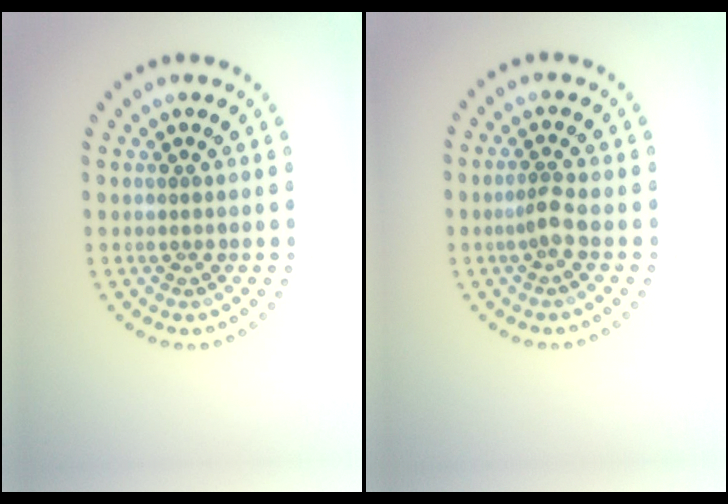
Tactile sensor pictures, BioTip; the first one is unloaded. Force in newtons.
{"total": 1.5, "press": 1.0, "slide": 1.0}